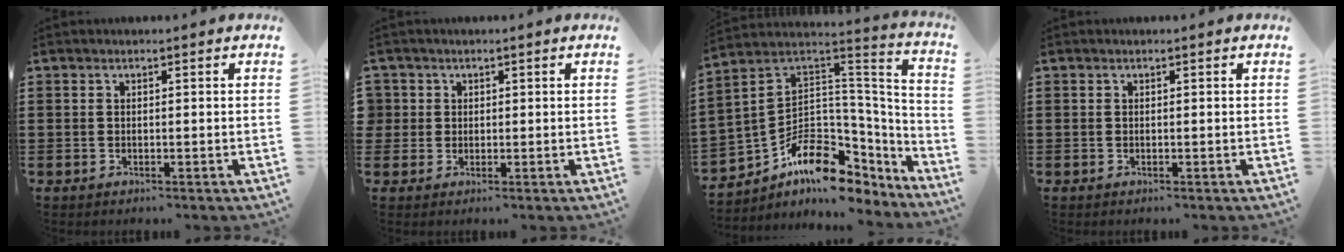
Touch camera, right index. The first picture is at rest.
{"total": 2.2, "force": [0.5, 2.1, 0.1], "torque": [-0.013, 0.011, 0.007]}
{"total": 10.2, "force": [-4.0, 7.0, 6.3], "torque": [-0.131, -0.023, -0.072]}
{"total": 0.0}